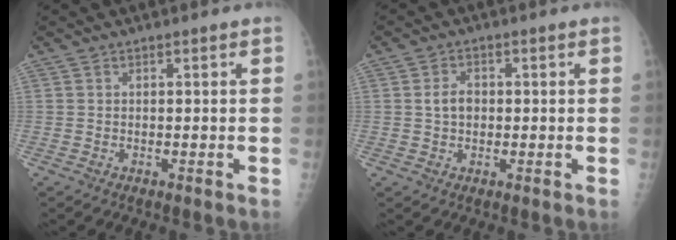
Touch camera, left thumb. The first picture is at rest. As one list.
[{"total": 3.4, "force": [0.2, 2.6, 2.2], "torque": [-0.033, 0.006, 0.002]}]